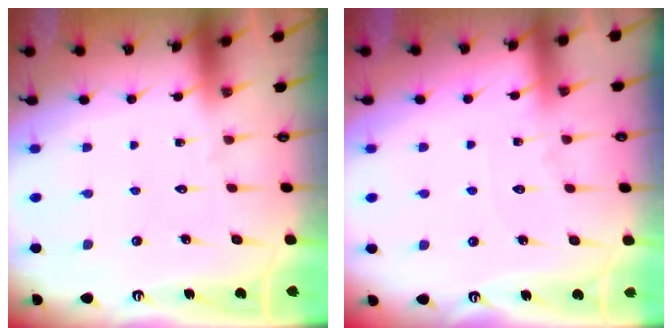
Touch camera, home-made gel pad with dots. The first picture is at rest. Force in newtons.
{"total": 3.5, "press": 3.5, "slide": 0.5}